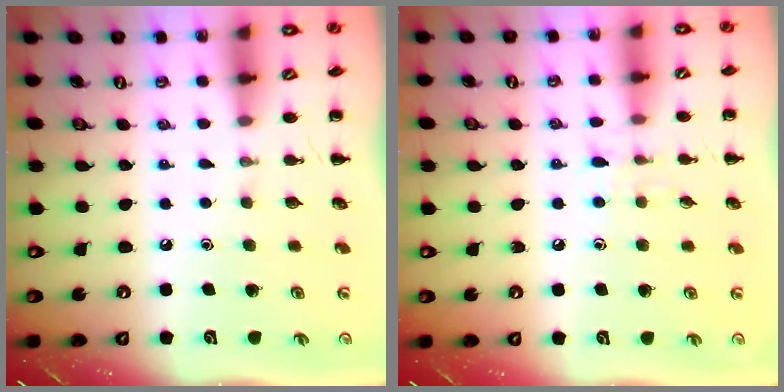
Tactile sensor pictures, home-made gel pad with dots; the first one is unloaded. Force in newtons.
{"total": 5.9, "press": 5.6, "slide": 2.0}